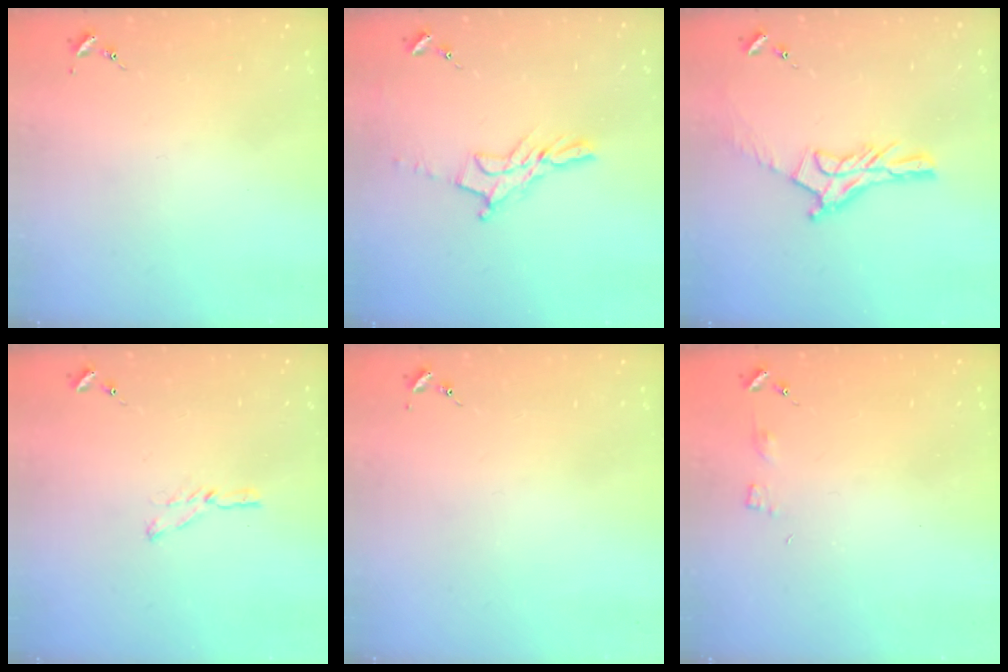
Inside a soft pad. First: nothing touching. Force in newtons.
{"total": 11.6, "press": 11.6, "slide": 1.0}
{"total": 12.7, "press": 12.7, "slide": 0.7}
{"total": 4.0, "press": 4.0, "slide": 0.5}
{"total": 0.0}
{"total": 3.5, "press": 3.5, "slide": 0.4}